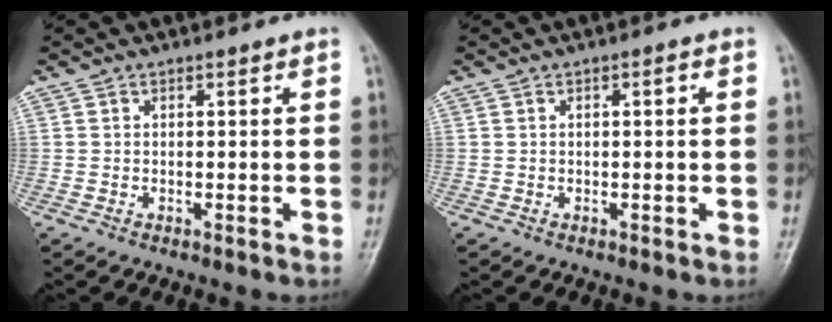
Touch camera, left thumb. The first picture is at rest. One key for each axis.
{"total": 1.0, "fx": 0.2, "fy": 0.3, "fz": 1.0, "tx": -0.018, "ty": 0.002, "tz": 0.001}